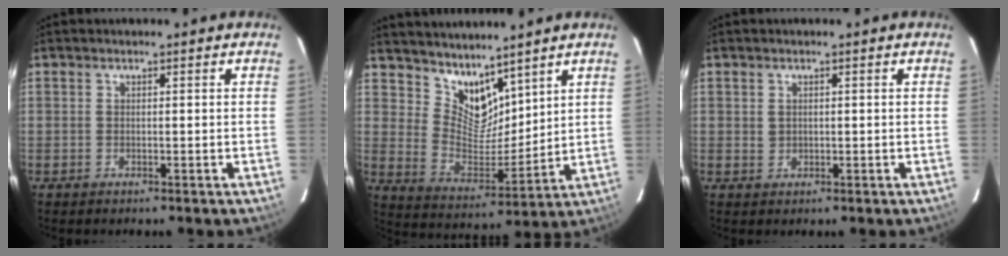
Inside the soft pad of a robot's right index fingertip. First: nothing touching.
{"total": 10.0, "force": [8.2, 4.5, 3.6], "torque": [-0.065, -0.005, 0.164]}
{"total": 1.1, "force": [0.3, 1.0, 0.2], "torque": [-0.003, 0.001, 0.009]}